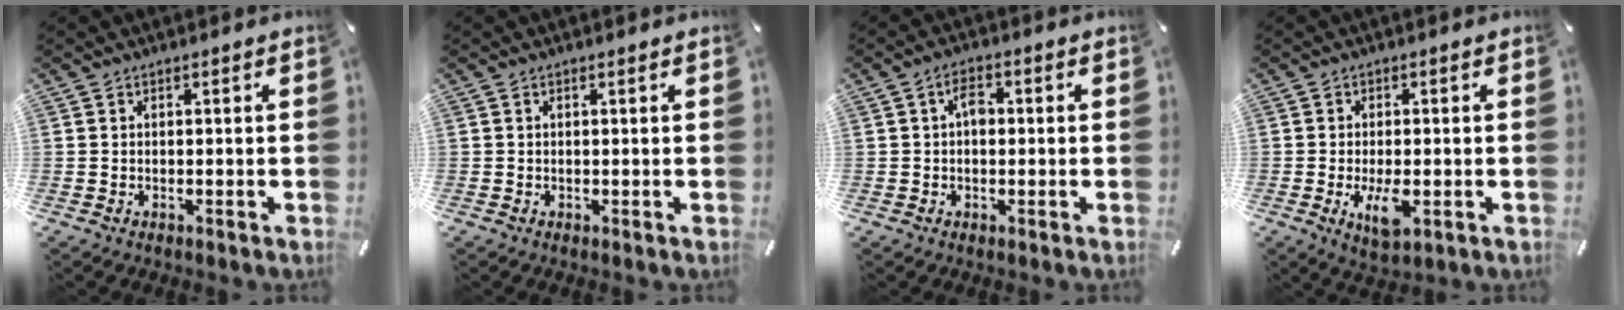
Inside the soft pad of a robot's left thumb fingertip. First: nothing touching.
{"total": 0.0}
{"total": 3.4, "force": [0.2, 2.1, 2.7], "torque": [-0.044, 0.006, 0.000]}
{"total": 6.1, "force": [-1.5, 2.7, 5.3], "torque": [-0.102, -0.010, -0.026]}